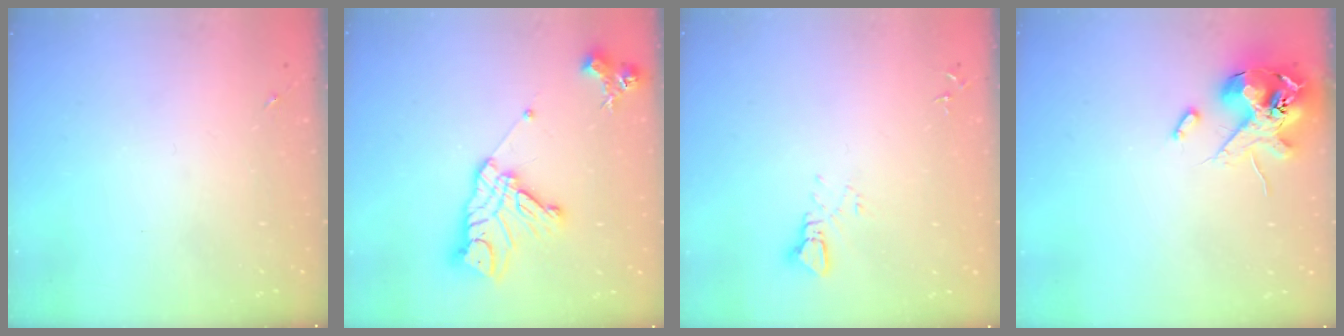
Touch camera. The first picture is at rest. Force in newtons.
{"total": 16.3, "press": 16.2, "slide": 1.4}
{"total": 3.4, "press": 3.4, "slide": 0.2}
{"total": 14.7, "press": 14.5, "slide": 2.1}